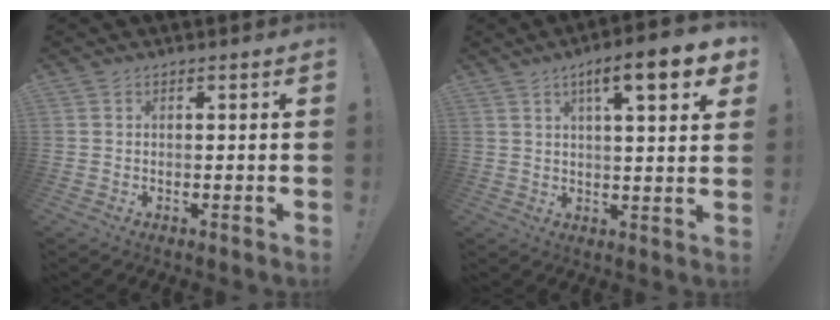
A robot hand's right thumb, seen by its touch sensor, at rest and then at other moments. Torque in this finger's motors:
{"motor_torque": [-0.16, 0.89, 0.51, -0.06, 0.05]}